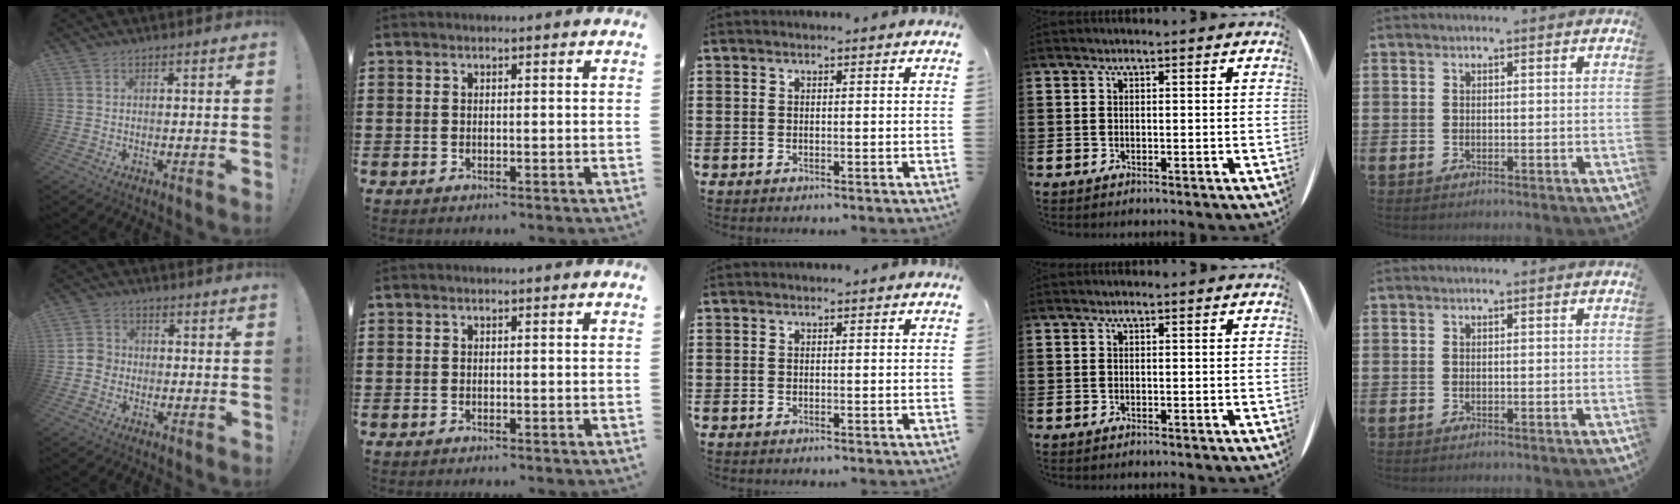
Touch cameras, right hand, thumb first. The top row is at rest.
{"thumb": {"total": 4.6, "force": [-1.5, 4.1, 1.4], "torque": [-0.025, 0.014, -0.028]}}